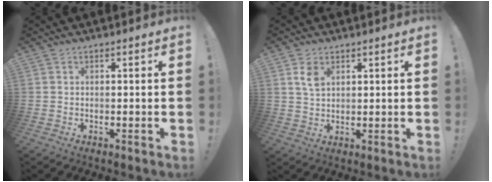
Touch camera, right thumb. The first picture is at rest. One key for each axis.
{"total": 4.8, "fx": 2.2, "fy": 2.8, "fz": 3.1, "tx": -0.043, "ty": -0.008, "tz": 0.038}